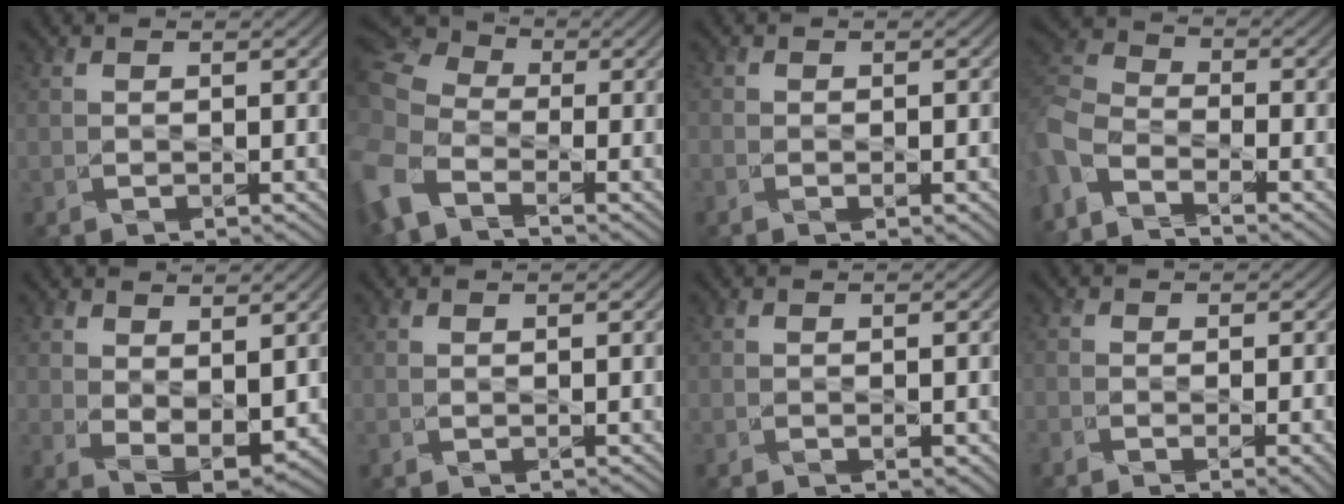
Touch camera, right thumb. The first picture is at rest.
{"total": 11.4, "force": [-3.8, 7.3, 8.0], "torque": [-0.229, -0.025, -0.070]}
{"total": 1.9, "force": [-0.8, 1.1, 1.4], "torque": [-0.022, -0.005, -0.007]}
{"total": 8.4, "force": [-5.7, 3.8, 5.0], "torque": [-0.126, -0.019, -0.125]}
{"total": 5.4, "force": [1.6, 3.0, 4.2], "torque": [-0.085, -0.013, 0.036]}
{"total": 0.0}
{"total": 0.7, "force": [-0.2, 0.2, 0.7], "torque": [-0.013, -0.002, -0.002]}
{"total": 4.4, "force": [-2.1, 1.5, 3.6], "torque": [-0.046, -0.006, -0.028]}